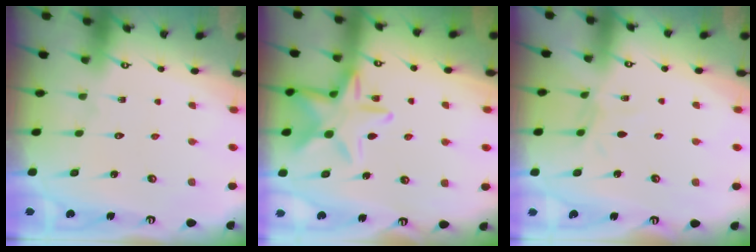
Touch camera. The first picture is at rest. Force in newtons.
{"total": 14.5, "press": 14.5, "slide": 0.9}
{"total": 4.4, "press": 4.3, "slide": 0.5}